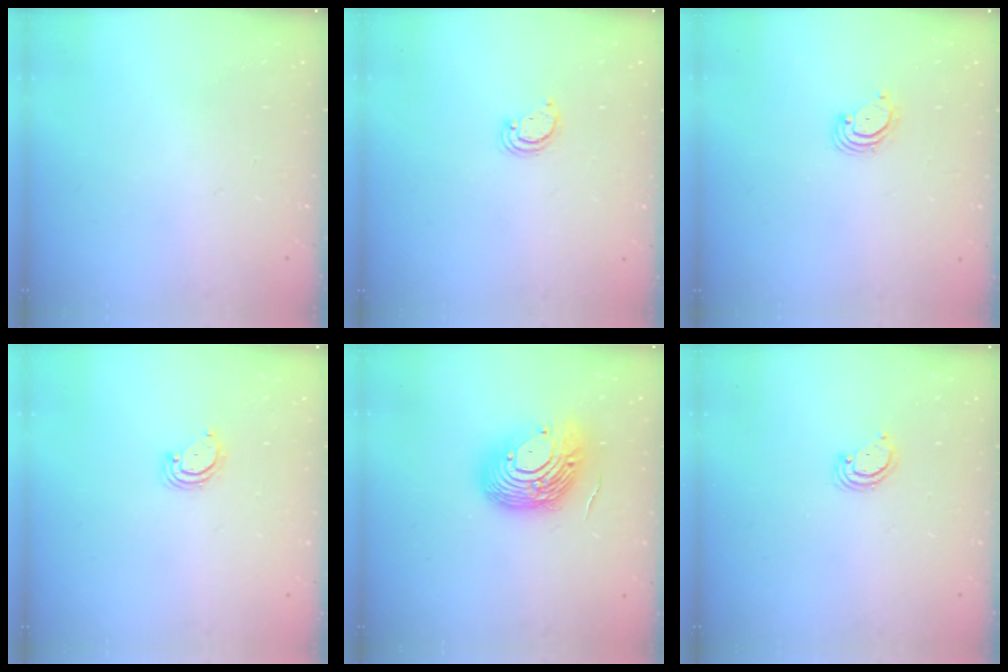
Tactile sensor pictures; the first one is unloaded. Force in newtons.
{"total": 2.6, "press": 2.6, "slide": 0.2}
{"total": 3.0, "press": 3.0, "slide": 0.3}
{"total": 2.9, "press": 2.9, "slide": 0.3}
{"total": 16.3, "press": 16.2, "slide": 2.1}
{"total": 2.6, "press": 2.6, "slide": 0.2}